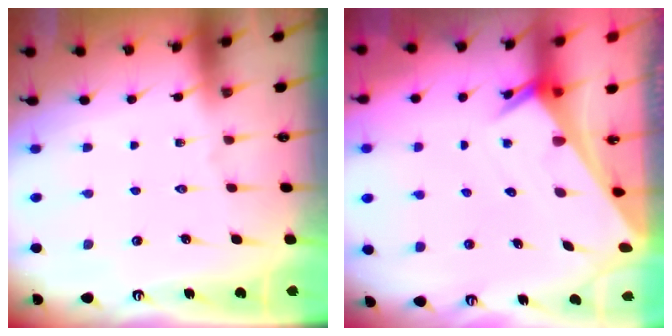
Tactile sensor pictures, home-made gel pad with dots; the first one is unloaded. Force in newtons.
{"total": 3.0, "press": 2.9, "slide": 0.3}